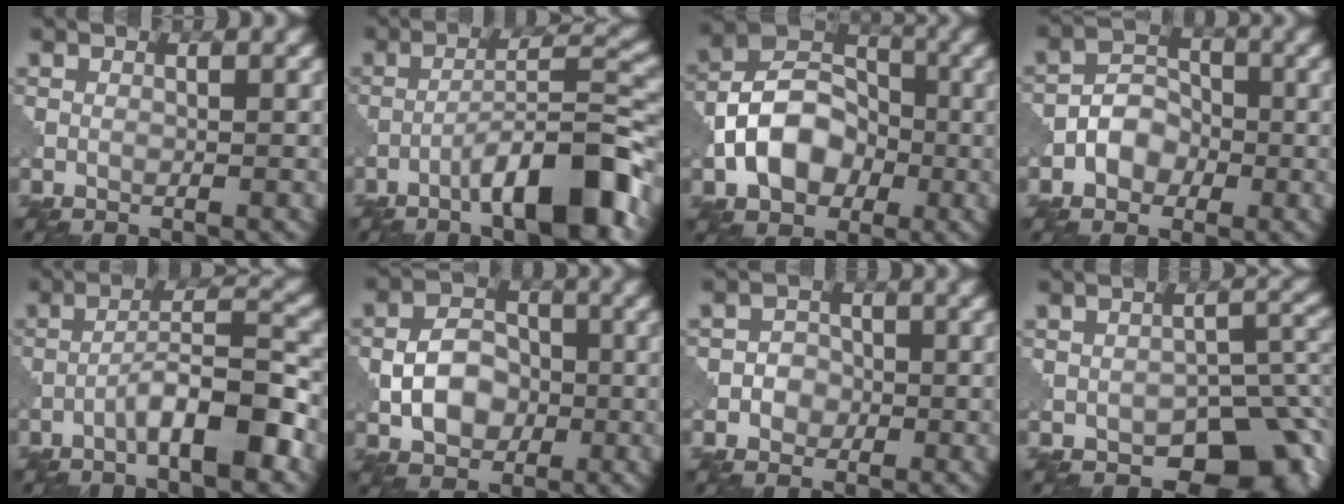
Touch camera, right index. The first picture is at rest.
{"total": 8.6, "force": [-4.9, 1.5, 7.0], "torque": [-0.105, 0.023, -0.081]}
{"total": 7.5, "force": [-2.0, 5.5, 4.7], "torque": [-0.077, 0.012, -0.048]}
{"total": 3.1, "force": [-1.2, 2.5, 1.4], "torque": [-0.017, 0.009, -0.024]}
{"total": 6.2, "force": [-3.0, 1.1, 5.3], "torque": [-0.084, 0.022, -0.054]}
{"total": 4.9, "force": [-1.0, 3.7, 3.1], "torque": [-0.048, 0.004, -0.018]}
{"total": 1.9, "force": [-0.5, 1.7, 0.5], "torque": [0.011, 0.001, -0.015]}
{"total": 9.7, "force": [-4.9, 5.7, 6.2], "torque": [-0.069, -0.025, -0.059]}